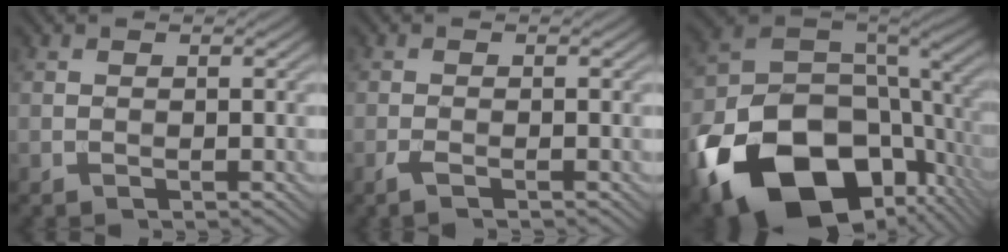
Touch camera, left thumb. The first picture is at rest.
{"total": 1.4, "force": [-0.9, 0.2, 1.0], "torque": [-0.023, 0.001, -0.022]}
{"total": 20.2, "force": [-7.9, 13.4, 12.8], "torque": [-0.293, -0.050, -0.115]}